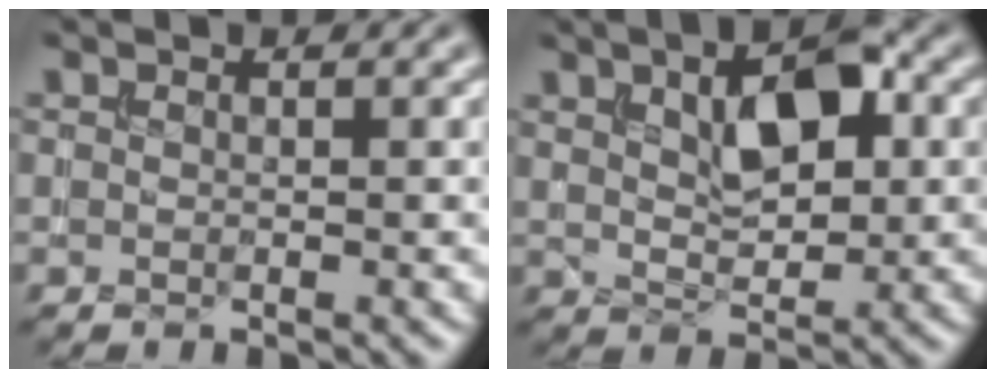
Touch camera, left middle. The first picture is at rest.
{"total": 6.0, "force": [1.8, 3.1, 4.8], "torque": [-0.082, 0.007, 0.031]}